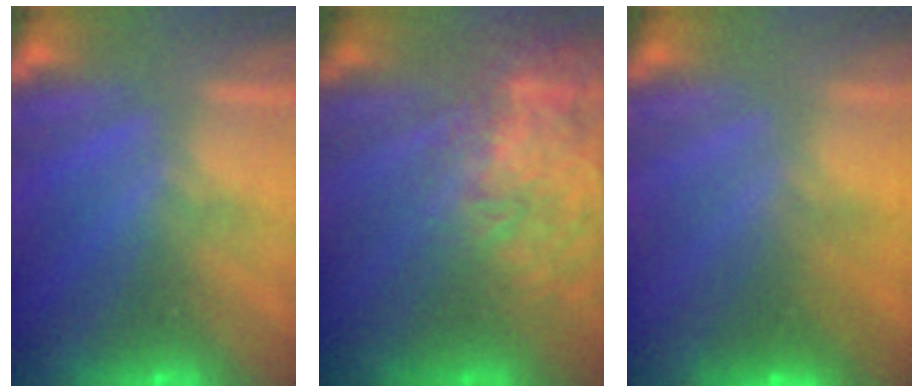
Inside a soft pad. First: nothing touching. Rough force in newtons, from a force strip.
{"total": 10.5}
{"total": 2.2}